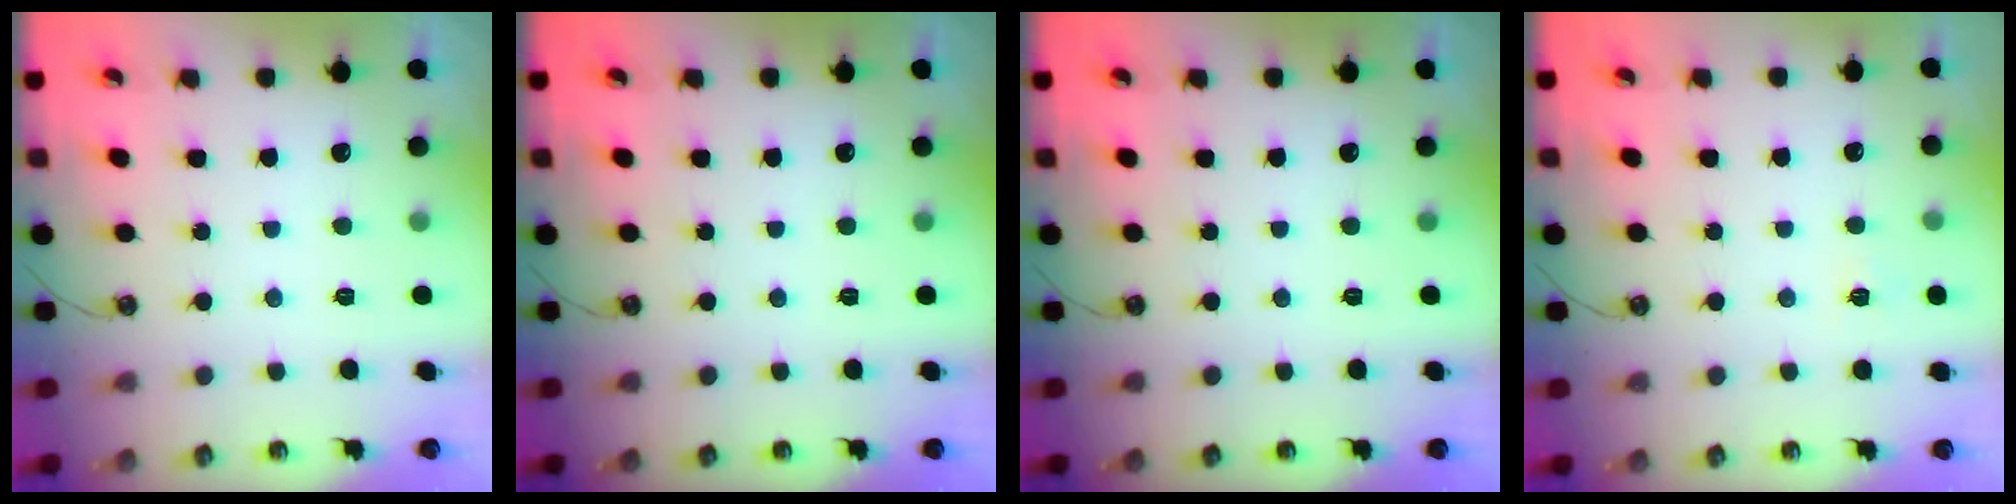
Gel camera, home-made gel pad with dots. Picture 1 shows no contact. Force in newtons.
{"total": 0.0}
{"total": 0.0}
{"total": 3.9, "press": 3.9, "slide": 0.4}